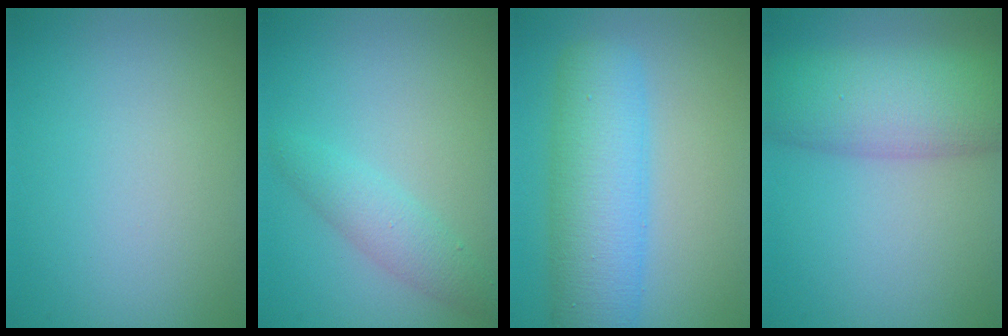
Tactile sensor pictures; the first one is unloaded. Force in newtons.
{"total": 2.4, "press": 2.4, "slide": 0.1}
{"total": 8.0, "press": 8.0, "slide": 0.1}
{"total": 8.0, "press": 8.0, "slide": 0.2}